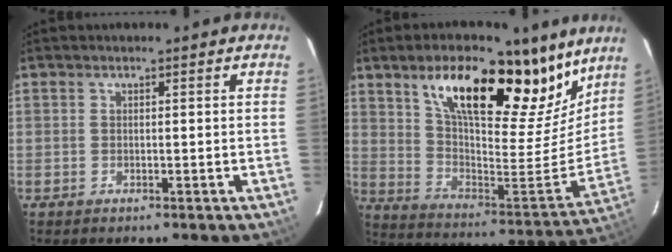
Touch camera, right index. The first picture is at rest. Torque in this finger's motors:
{"motor_torque": [0.72, 0.63, 1.05, 0.21]}